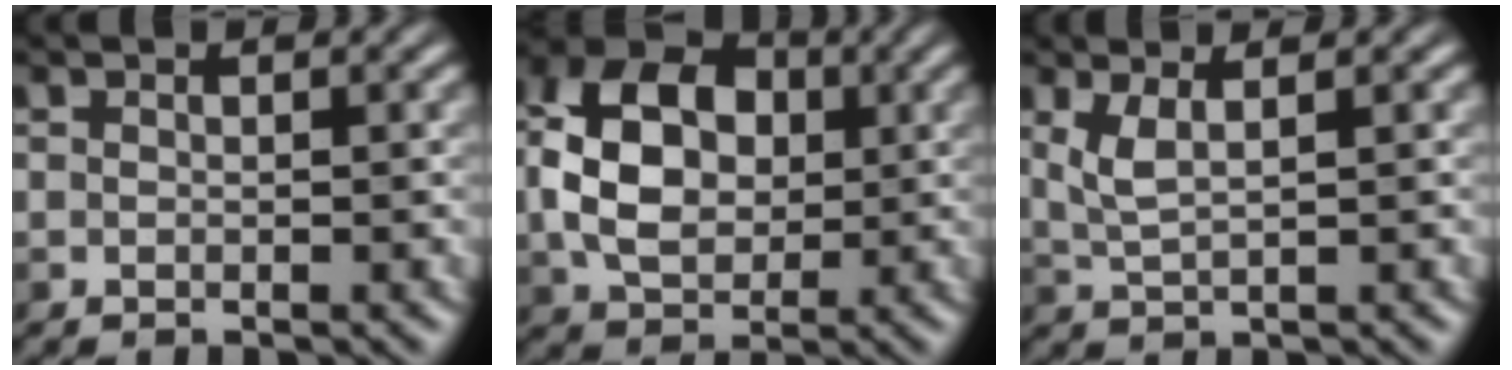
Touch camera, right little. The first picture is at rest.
{"total": 8.0, "force": [-0.4, 5.8, 5.6], "torque": [-0.109, 0.003, -0.011]}
{"total": 2.6, "force": [0.4, 0.8, 2.4], "torque": [-0.062, -0.002, 0.011]}